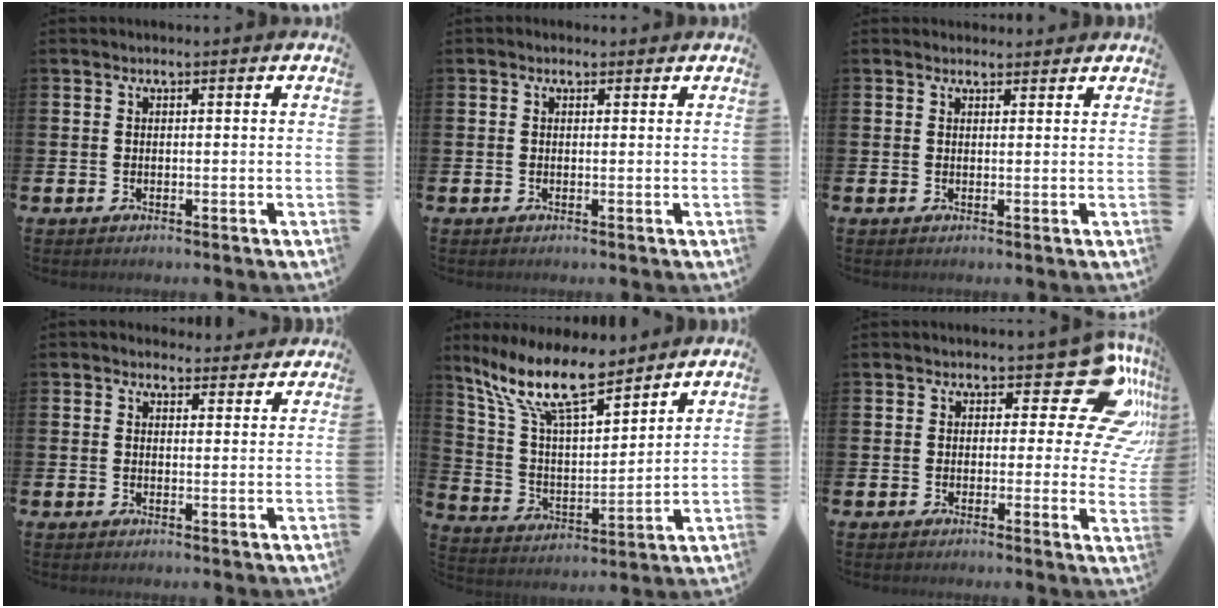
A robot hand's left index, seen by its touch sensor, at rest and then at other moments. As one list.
[{"total": 0.6, "force": [0.2, 0.5, 0.2], "torque": [0.008, 0.003, 0.000]}, {"total": 1.5, "force": [1.4, 0.6, 0.0], "torque": [0.006, -0.001, 0.024]}, {"total": 2.5, "force": [2.4, 0.8, -0.1], "torque": [0.005, -0.011, 0.042]}, {"total": 12.6, "force": [10.2, 3.2, 6.7], "torque": [-0.162, -0.049, 0.179]}, {"total": 12.9, "force": [6.1, 6.2, 9.6], "torque": [-0.114, -0.061, 0.096]}]